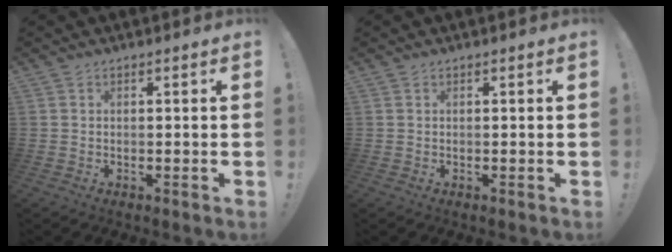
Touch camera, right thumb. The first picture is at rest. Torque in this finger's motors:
{"motor_torque": [-0.17, -0.25, -0.27, 0.18, -0.01]}